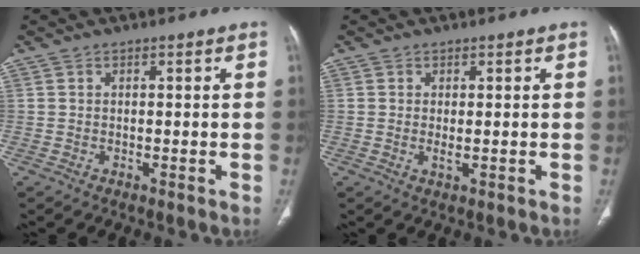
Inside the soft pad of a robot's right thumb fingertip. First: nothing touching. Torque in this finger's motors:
{"motor_torque": [-0.59, -0.22, -0.43, 0.10, -0.02]}